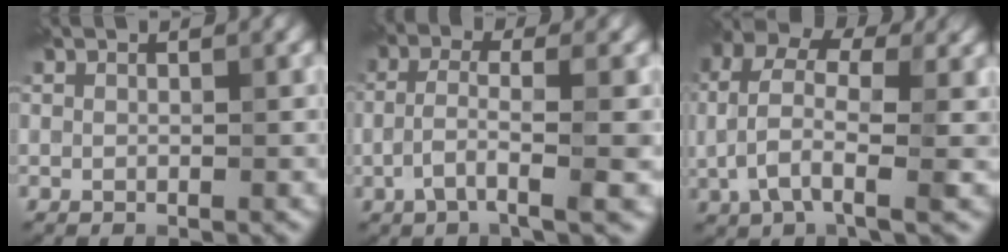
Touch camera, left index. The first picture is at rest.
{"total": 4.7, "force": [-1.2, 1.1, 4.4], "torque": [-0.091, 0.007, -0.029]}
{"total": 6.4, "force": [0.2, 3.5, 5.4], "torque": [-0.120, 0.006, -0.006]}